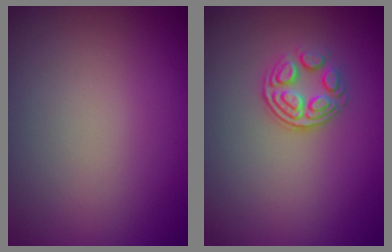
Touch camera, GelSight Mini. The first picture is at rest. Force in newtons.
{"total": 3.1, "press": 2.5, "slide": 1.9}